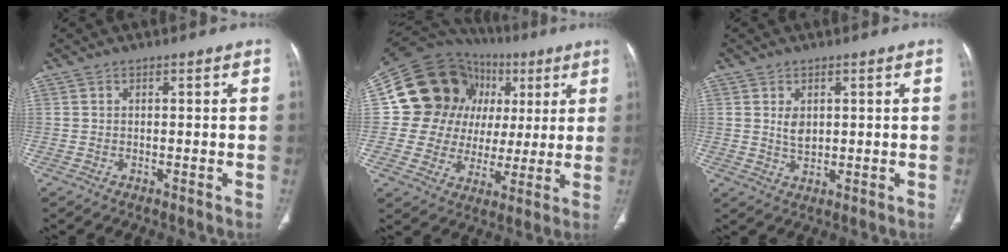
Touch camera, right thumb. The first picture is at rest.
{"total": 22.7, "force": [5.9, 19.1, 10.7], "torque": [-0.114, 0.044, 0.111]}
{"total": 3.2, "force": [0.9, 2.1, 2.3], "torque": [-0.031, -0.010, 0.023]}